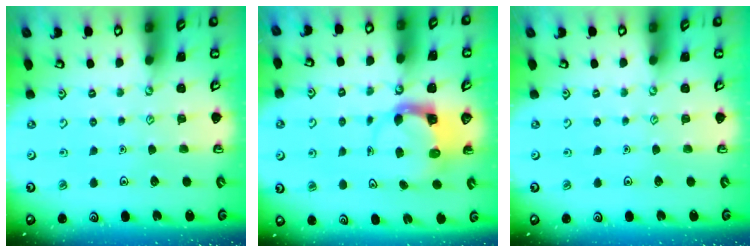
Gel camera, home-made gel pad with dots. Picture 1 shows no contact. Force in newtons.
{"total": 3.7, "press": 3.7, "slide": 0.5}
{"total": 0.0}